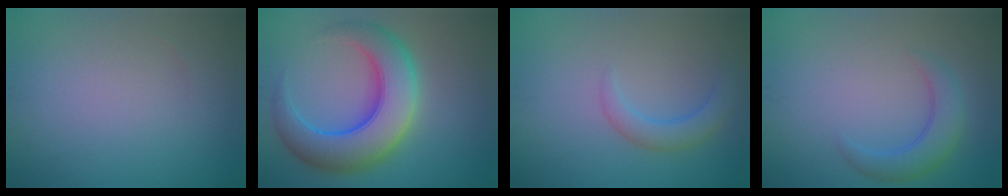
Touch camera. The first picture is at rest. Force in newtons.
{"total": 9.6, "press": 9.6, "slide": 0.2}
{"total": 2.4, "press": 2.4, "slide": 0.3}
{"total": 3.4, "press": 3.4, "slide": 0.2}